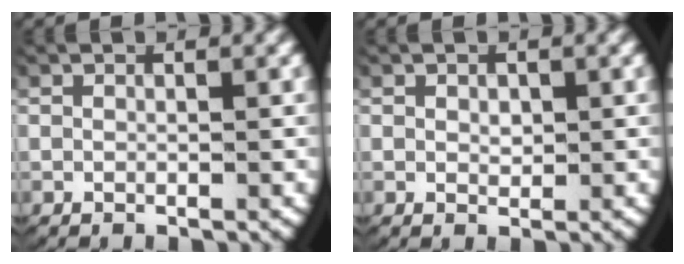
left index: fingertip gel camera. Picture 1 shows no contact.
{"total": 0.7, "force": [0.1, 0.5, 0.5], "torque": [-0.010, -0.010, 0.009]}